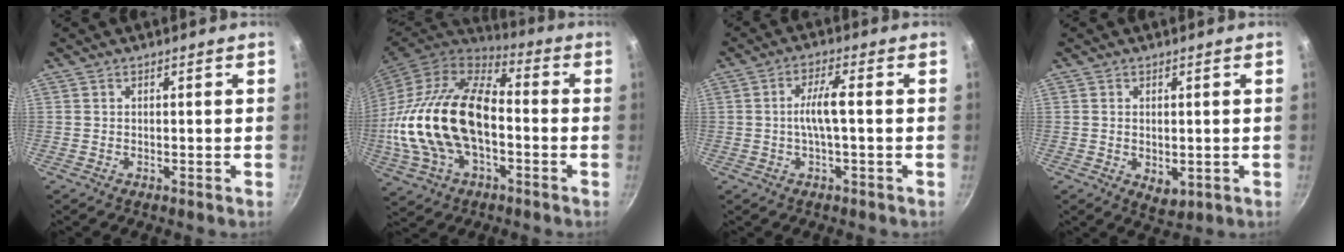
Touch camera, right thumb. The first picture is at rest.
{"total": 24.7, "force": [-2.7, 14.3, 19.9], "torque": [-0.386, 0.035, -0.055]}
{"total": 5.3, "force": [-0.4, 1.0, 5.2], "torque": [-0.108, 0.016, -0.009]}
{"total": 4.0, "force": [-0.4, 2.5, 3.1], "torque": [-0.045, -0.014, -0.001]}